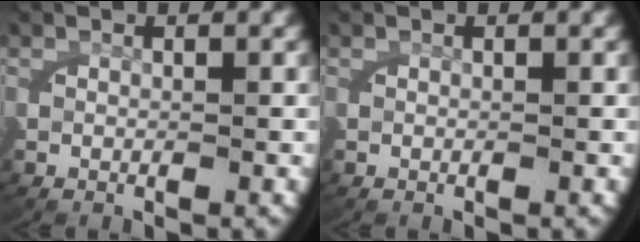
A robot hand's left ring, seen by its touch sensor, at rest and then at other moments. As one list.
[{"total": 0.0}]